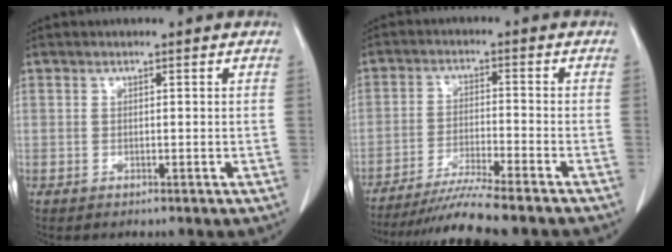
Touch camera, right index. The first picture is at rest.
{"total": 10.3, "force": [-9.0, -1.3, 4.9], "torque": [-0.071, -0.024, -0.146]}